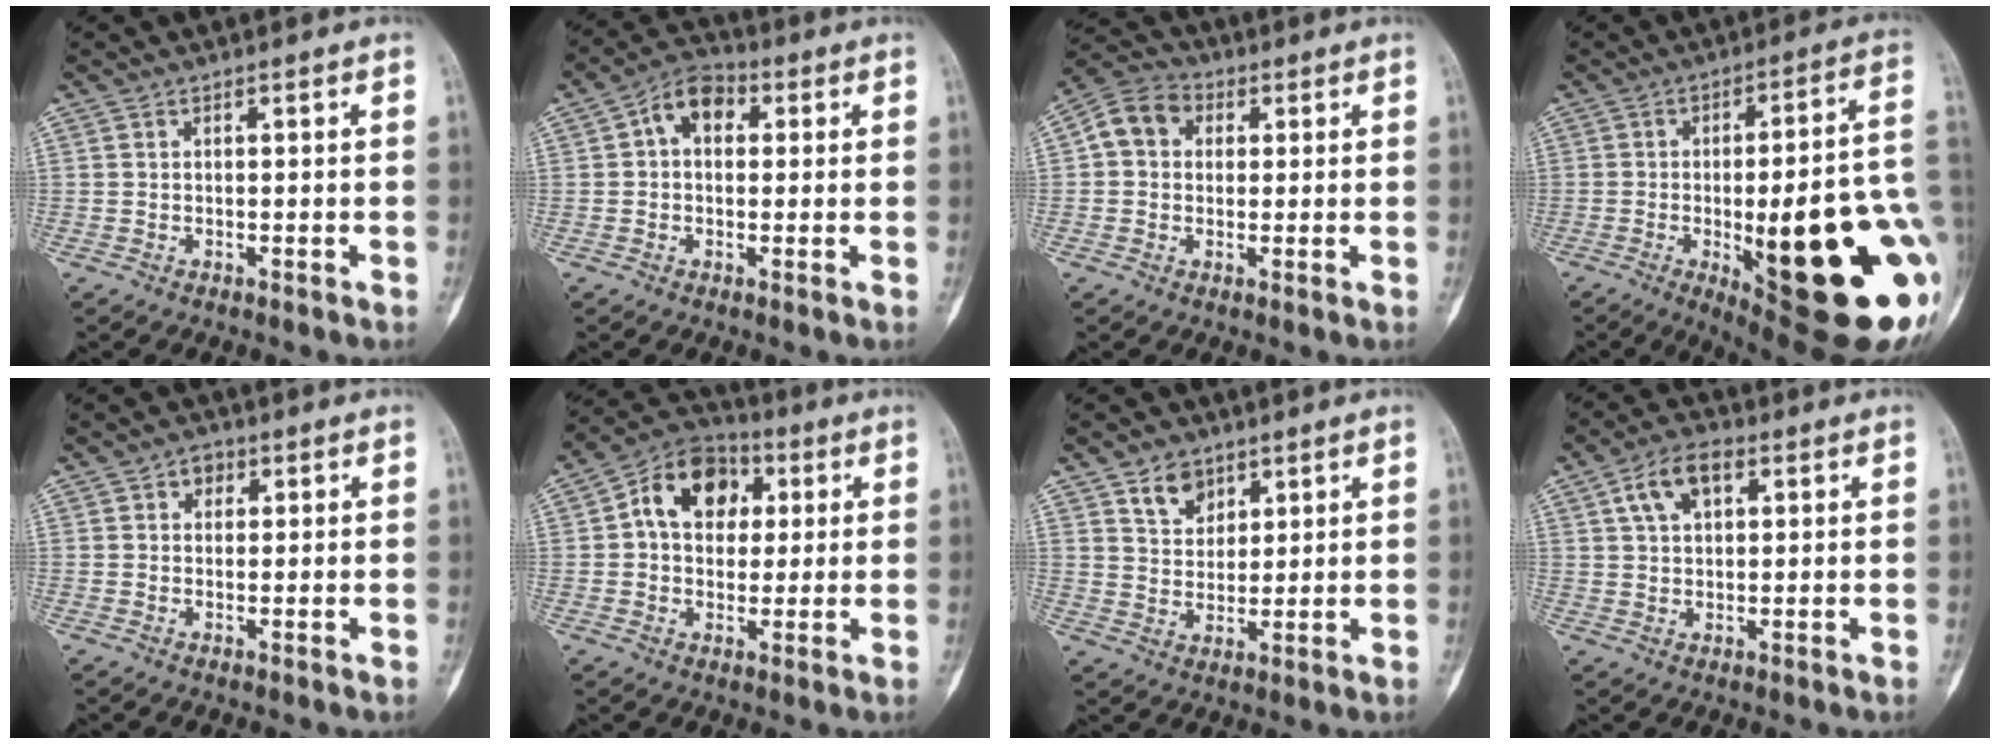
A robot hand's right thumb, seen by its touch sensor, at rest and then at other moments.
{"total": 7.4, "force": [1.5, 5.1, 5.1], "torque": [-0.064, 0.022, 0.014]}
{"total": 7.6, "force": [1.3, 6.2, 4.1], "torque": [-0.059, 0.019, 0.012]}
{"total": 31.3, "force": [-6.2, 8.9, 29.3], "torque": [-0.326, 0.002, -0.070]}
{"total": 2.7, "force": [1.1, 2.1, 1.2], "torque": [0.001, 0.000, 0.011]}
{"total": 13.1, "force": [2.9, 9.7, 8.2], "torque": [-0.096, 0.014, 0.036]}
{"total": 6.1, "force": [3.8, 4.1, 2.4], "torque": [-0.017, -0.027, 0.072]}
{"total": 7.6, "force": [3.0, 4.4, 5.4], "torque": [-0.087, 0.008, 0.051]}